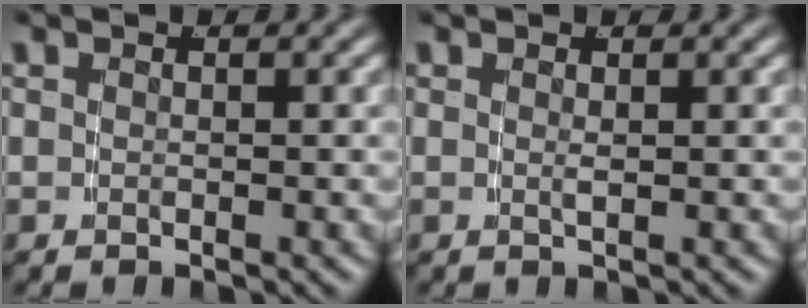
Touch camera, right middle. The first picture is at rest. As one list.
[{"total": 0.7, "force": [0.1, -0.5, 0.4], "torque": [-0.009, -0.004, 0.004]}]